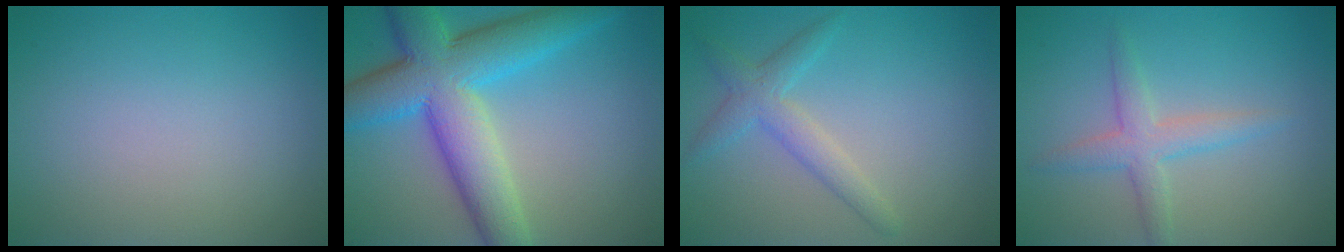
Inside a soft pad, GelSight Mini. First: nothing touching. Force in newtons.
{"total": 10.5, "press": 10.5, "slide": 0.3}
{"total": 2.8, "press": 2.8, "slide": 0.0}
{"total": 2.8, "press": 2.8, "slide": 0.1}